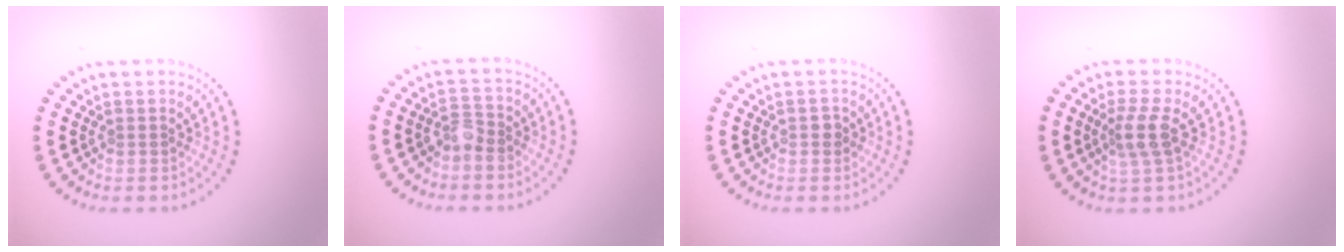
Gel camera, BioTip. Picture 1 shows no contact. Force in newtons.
{"total": 1.8, "press": 1.7, "slide": 0.7}
{"total": 0.9, "press": 0.9, "slide": 0.1}
{"total": 2.5, "press": 2.0, "slide": 1.5}